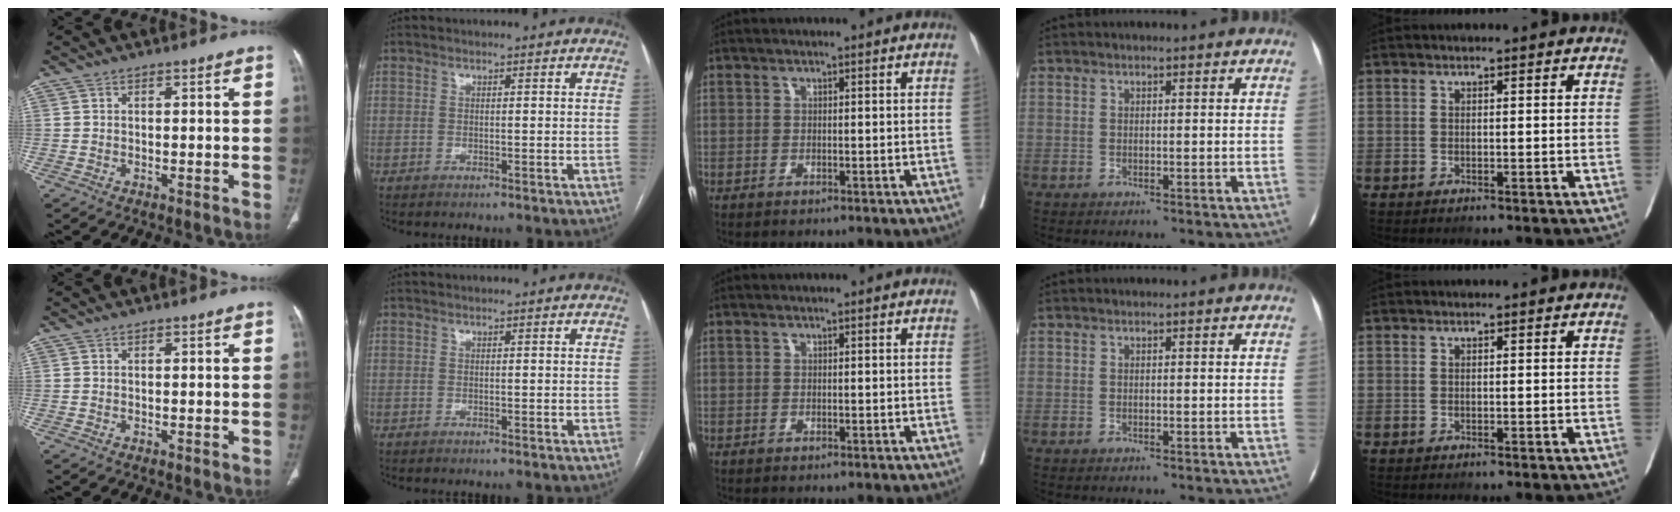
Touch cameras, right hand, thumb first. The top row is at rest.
{}